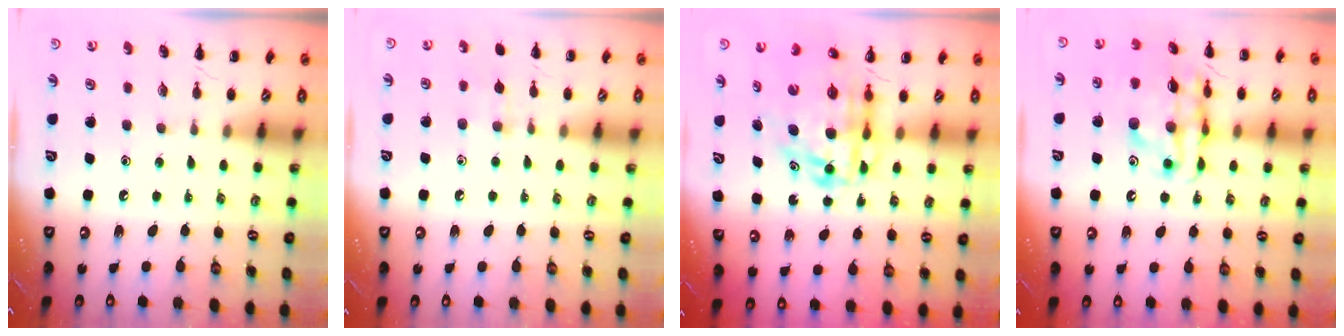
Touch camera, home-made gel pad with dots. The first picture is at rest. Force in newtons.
{"total": 7.0, "press": 6.5, "slide": 2.4}
{"total": 11.3, "press": 10.9, "slide": 2.7}
{"total": 17.3, "press": 17.1, "slide": 2.7}